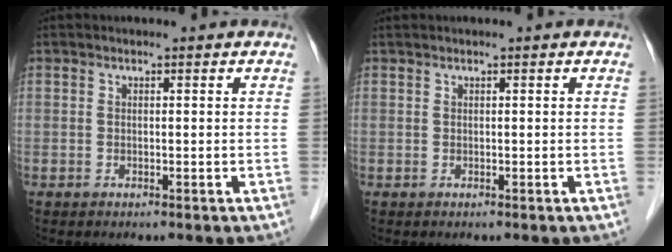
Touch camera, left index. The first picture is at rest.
{"total": 0.8, "force": [0.6, 0.0, 0.5], "torque": [-0.015, 0.013, 0.017]}